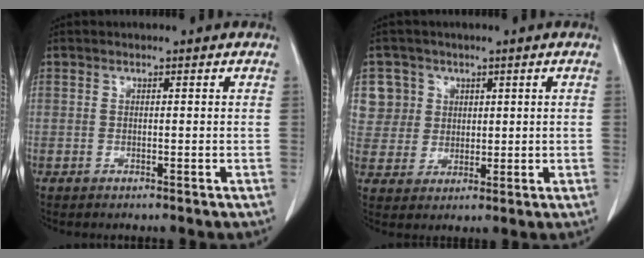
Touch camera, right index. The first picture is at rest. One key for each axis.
{"total": 6.6, "fx": 2.6, "fy": 6.0, "fz": 0.0, "tx": 0.010, "ty": 0.013, "tz": 0.058}